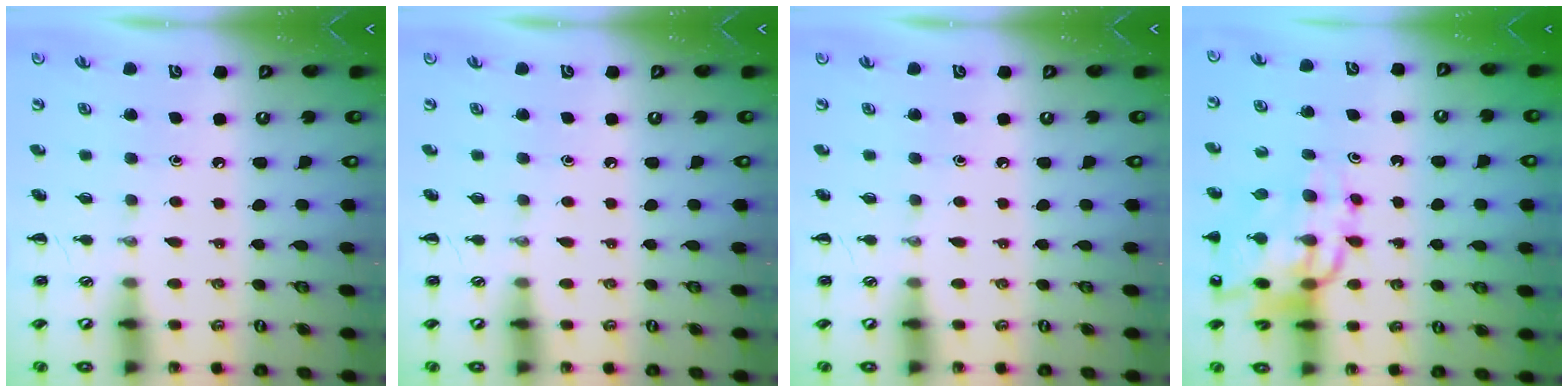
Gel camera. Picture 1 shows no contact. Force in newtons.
{"total": 0.0}
{"total": 0.0}
{"total": 14.9, "press": 14.3, "slide": 4.1}